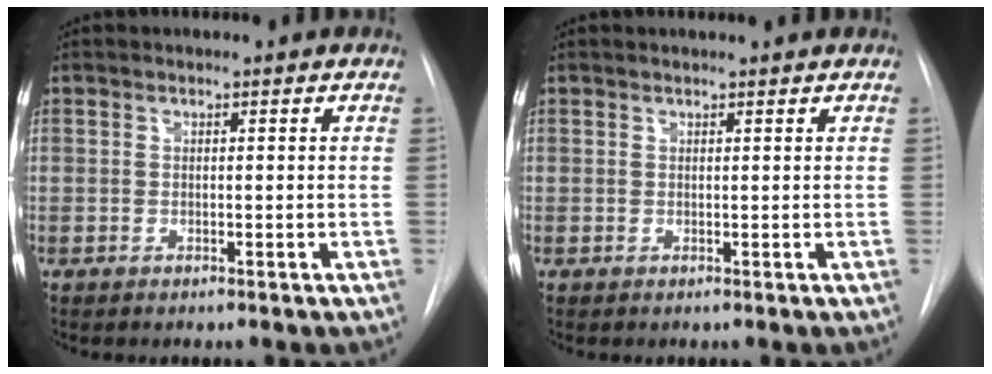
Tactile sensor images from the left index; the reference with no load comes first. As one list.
[{"total": 2.0, "force": [2.0, 0.0, 0.5], "torque": [-0.007, 0.014, 0.025]}]